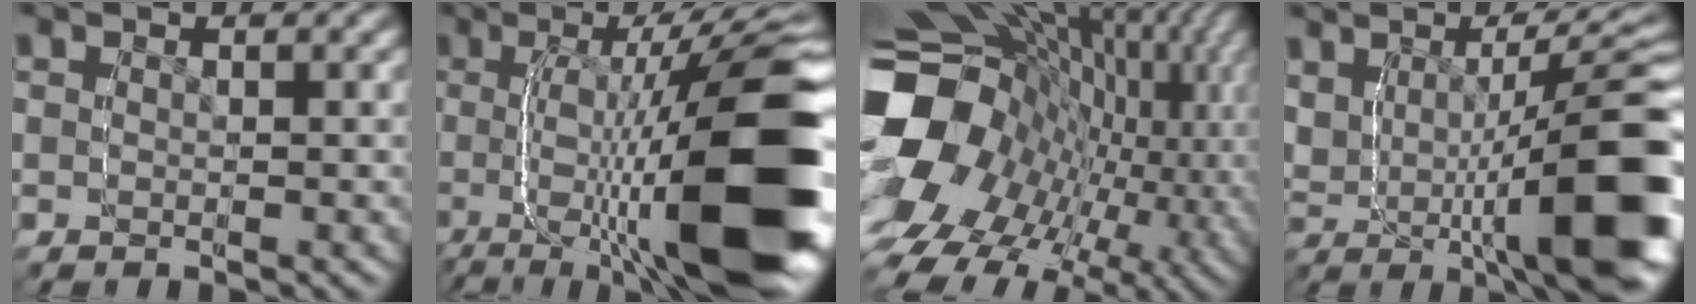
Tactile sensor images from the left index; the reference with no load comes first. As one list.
[{"total": 16.6, "force": [-3.3, 5.7, 15.3], "torque": [-0.221, -0.002, -0.042]}, {"total": 23.5, "force": [-1.4, 16.8, 16.3], "torque": [-0.244, -0.023, -0.016]}, {"total": 13.8, "force": [0.8, 5.5, 12.6], "torque": [-0.178, 0.025, 0.008]}]